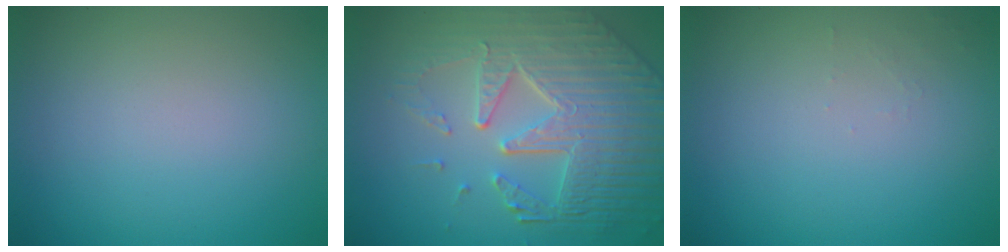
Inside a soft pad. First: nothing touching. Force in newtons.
{"total": 8.6, "press": 5.9, "slide": 6.3}
{"total": 0.7, "press": 0.7, "slide": 0.1}